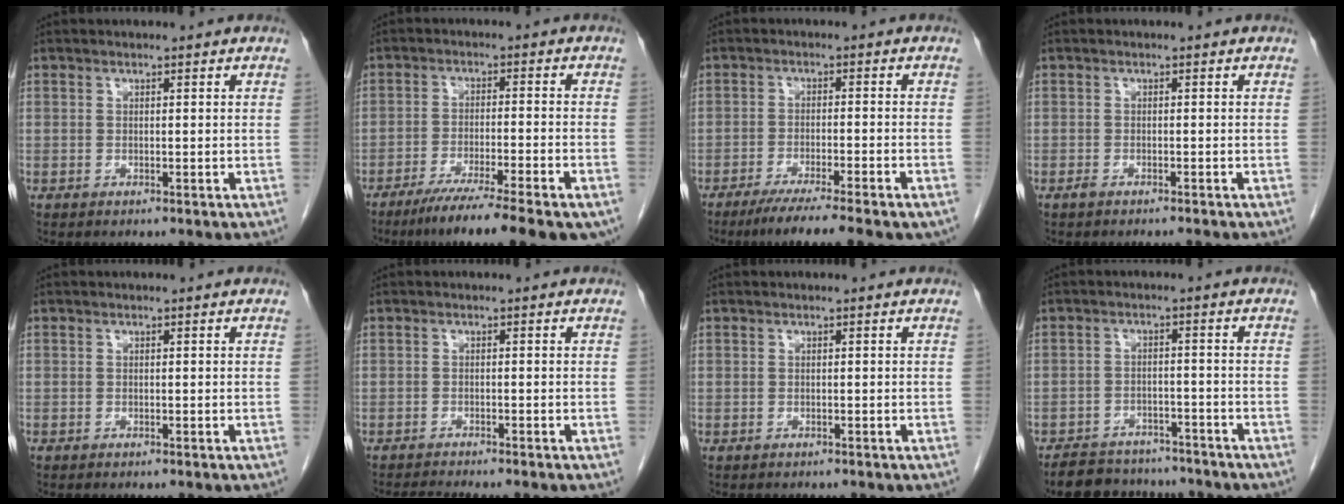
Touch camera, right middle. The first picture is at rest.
{"total": 14.8, "force": [-11.0, 1.0, 9.9], "torque": [-0.120, -0.029, -0.168]}
{"total": 11.1, "force": [-8.5, 0.5, 7.0], "torque": [-0.093, -0.023, -0.126]}
{"total": 1.5, "force": [-1.4, -0.1, 0.6], "torque": [-0.013, -0.003, -0.021]}
{"total": 0.0}
{"total": 4.1, "force": [-3.7, -0.3, 1.6], "torque": [-0.025, -0.010, -0.057]}
{"total": 0.9, "force": [-0.8, 0.3, 0.2], "torque": [-0.007, -0.001, -0.013]}
{"total": 10.2, "force": [-9.1, 3.8, 2.4], "torque": [-0.031, 0.008, -0.125]}